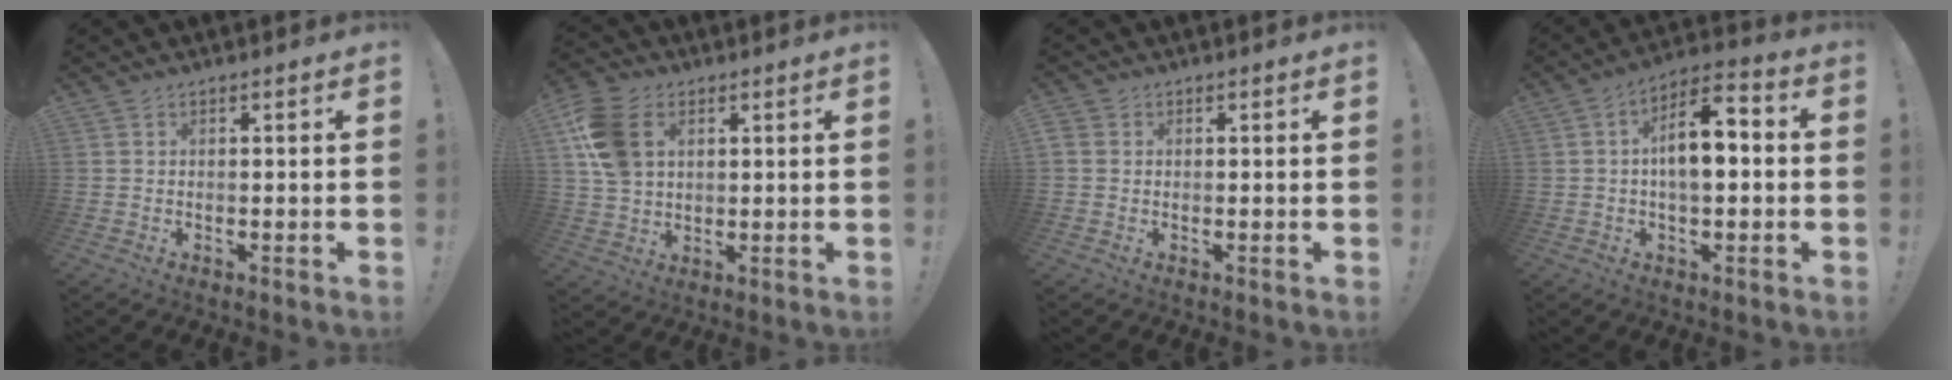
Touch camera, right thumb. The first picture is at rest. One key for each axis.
{"total": 13.4, "fx": 4.3, "fy": 9.4, "fz": 8.5, "tx": -0.171, "ty": -0.001, "tz": 0.087}
{"total": 2.0, "fx": 0.5, "fy": 1.7, "fz": 0.8, "tx": -0.021, "ty": 0.006, "tz": 0.012}
{"total": 10.9, "fx": 0.1, "fy": 5.3, "fz": 9.5, "tx": -0.141, "ty": 0.006, "tz": 0.000}